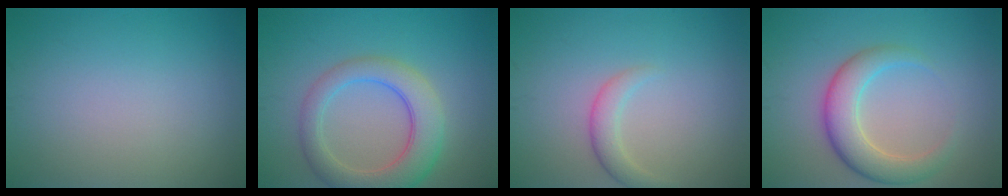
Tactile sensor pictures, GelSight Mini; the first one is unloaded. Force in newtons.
{"total": 5.9, "press": 5.8, "slide": 0.4}
{"total": 2.0, "press": 2.0, "slide": 0.1}
{"total": 4.7, "press": 4.7, "slide": 0.1}